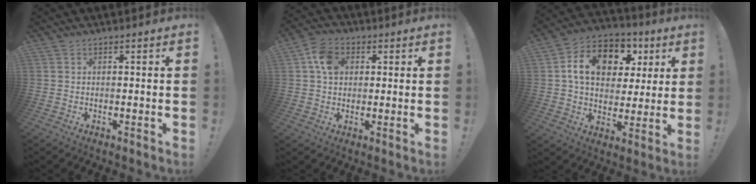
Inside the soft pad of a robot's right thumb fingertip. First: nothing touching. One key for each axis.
{"total": 7.8, "fx": 2.0, "fy": 6.0, "fz": 4.6, "tx": -0.074, "ty": 0.011, "tz": 0.040}
{"total": 15.5, "fx": 5.1, "fy": 11.2, "fz": 9.4, "tx": -0.152, "ty": -0.009, "tz": 0.096}